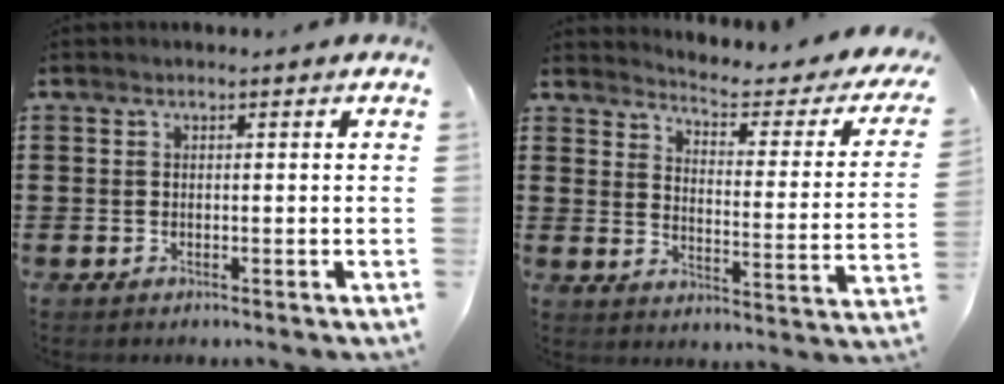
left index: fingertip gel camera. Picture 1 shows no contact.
{"total": 3.5, "force": [3.2, 0.1, 1.4], "torque": [-0.041, -0.031, 0.042]}